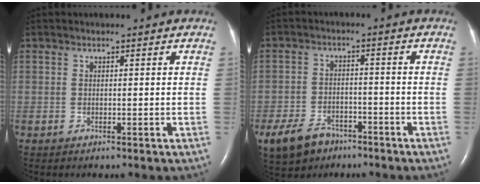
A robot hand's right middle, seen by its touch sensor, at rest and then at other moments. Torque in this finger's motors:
{"motor_torque": [0.47, -0.44, 0.11, 0.04]}